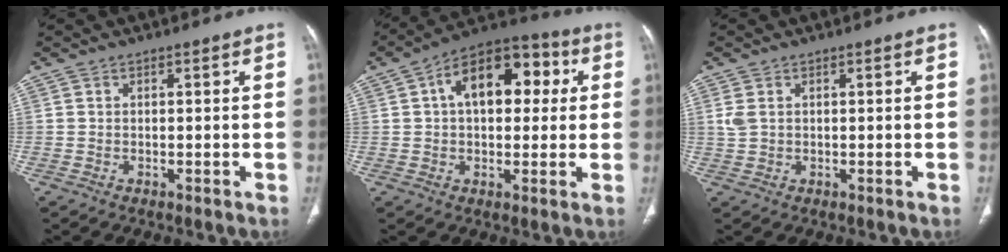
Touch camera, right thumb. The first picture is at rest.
{"total": 15.7, "force": [3.6, 9.3, 12.1], "torque": [-0.150, 0.029, 0.047]}
{"total": 2.2, "force": [0.7, 1.5, 1.5], "torque": [-0.043, 0.006, 0.021]}